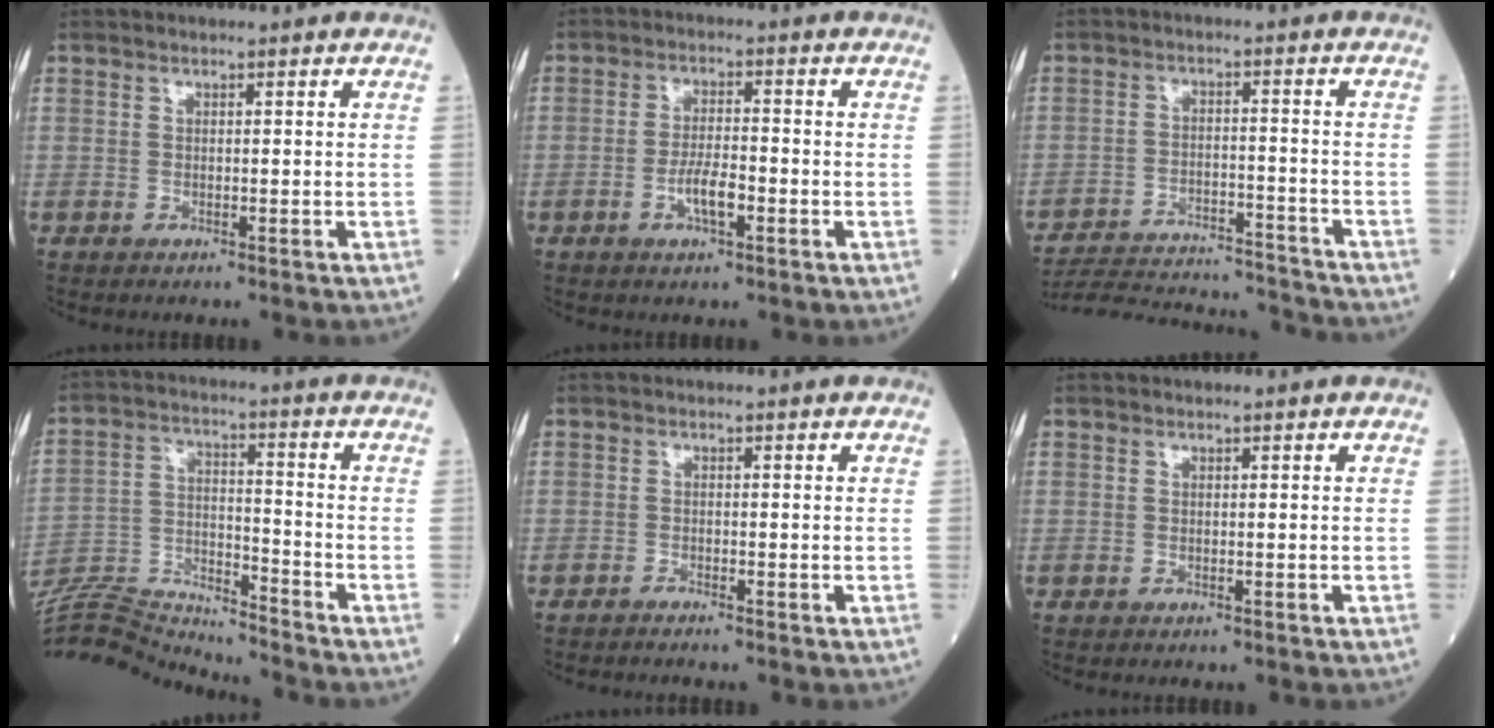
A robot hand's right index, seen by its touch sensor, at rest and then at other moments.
{"total": 4.6, "force": [-1.8, 1.1, 4.1], "torque": [-0.077, 0.002, -0.033]}
{"total": 16.4, "force": [-16.0, 0.7, 3.2], "torque": [-0.061, 0.003, -0.235]}
{"total": 13.6, "force": [-13.6, 0.0, 1.1], "torque": [-0.031, 0.025, -0.242]}
{"total": 0.8, "force": [-0.7, -0.3, 0.1], "torque": [-0.005, -0.002, -0.012]}
{"total": 0.0}